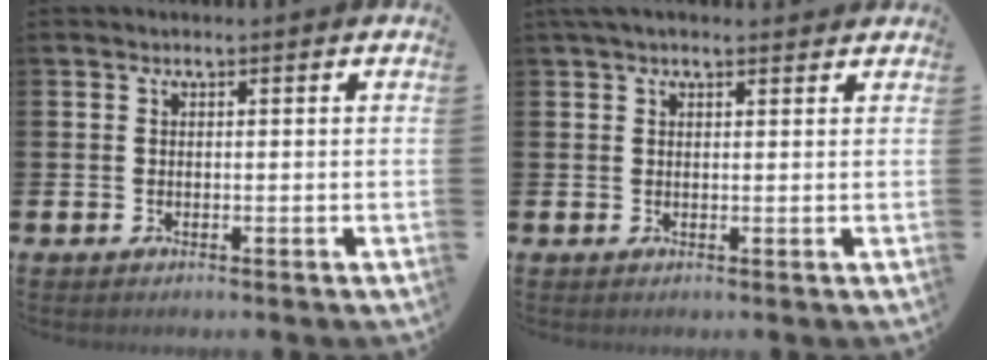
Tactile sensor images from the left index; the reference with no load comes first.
{"total": 2.2, "force": [1.8, 0.7, 1.1], "torque": [-0.022, 0.004, 0.031]}